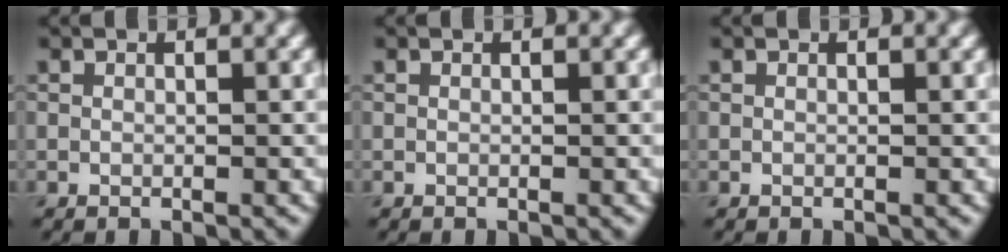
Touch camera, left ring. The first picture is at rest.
{"total": 0.0}
{"total": 0.0}